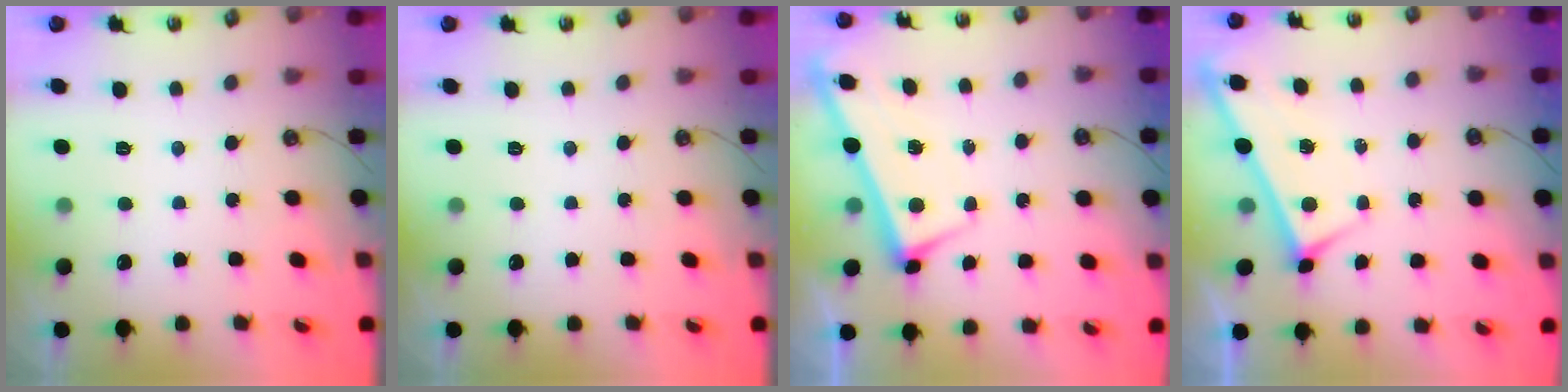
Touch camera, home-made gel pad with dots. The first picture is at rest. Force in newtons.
{"total": 0.0}
{"total": 2.8, "press": 2.8, "slide": 0.5}
{"total": 3.0, "press": 2.9, "slide": 0.3}